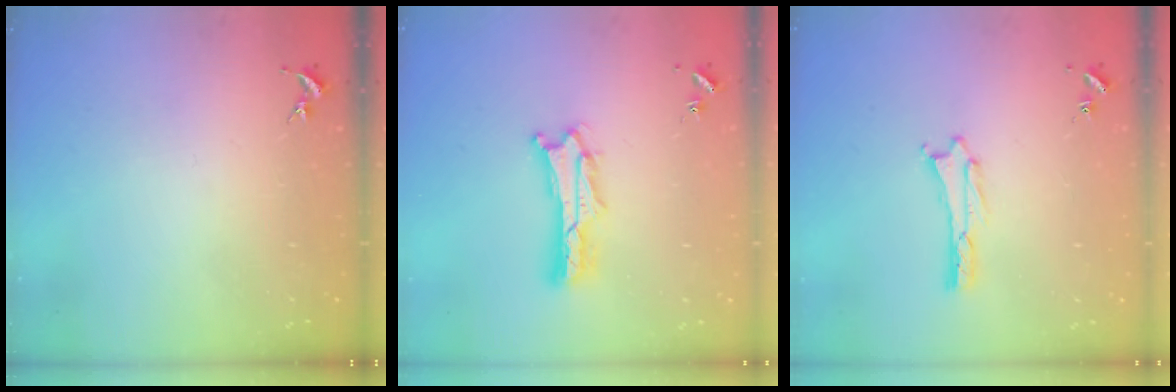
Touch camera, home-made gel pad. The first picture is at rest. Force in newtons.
{"total": 2.0, "press": 2.0, "slide": 0.3}
{"total": 1.1, "press": 1.1, "slide": 0.1}